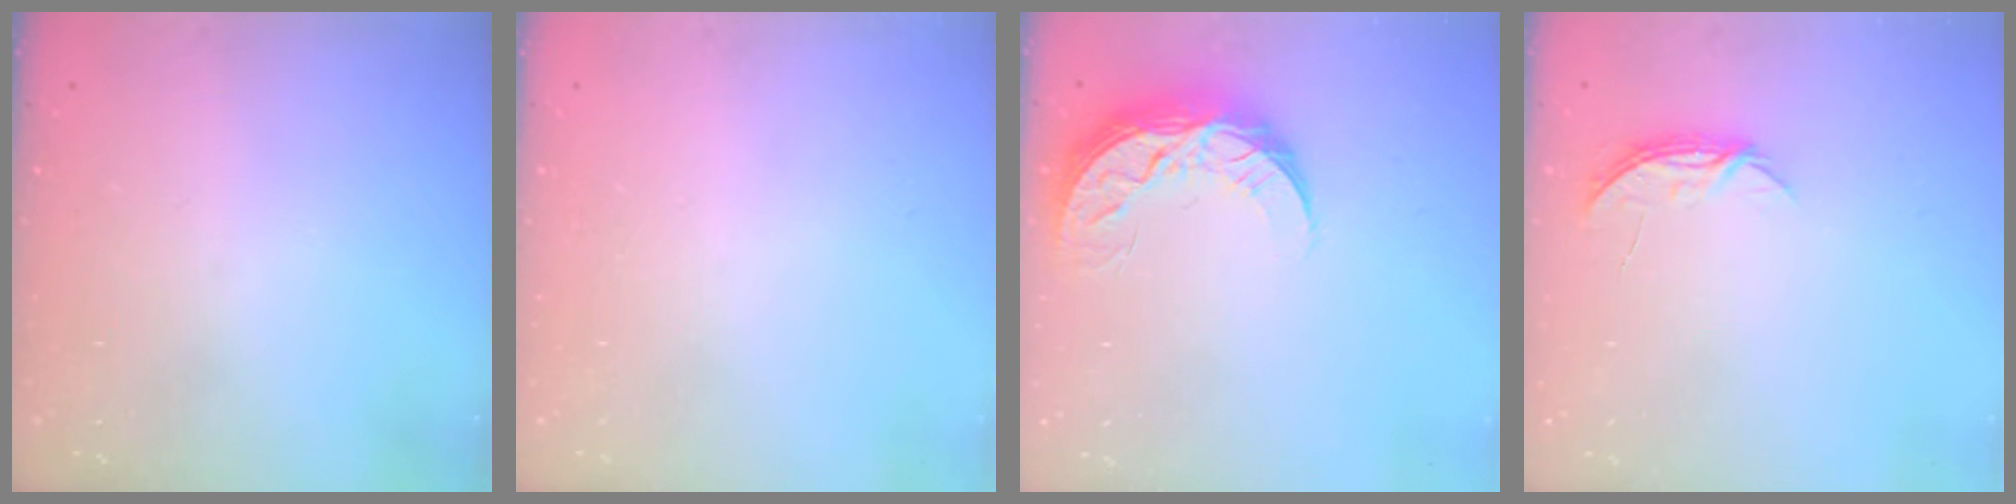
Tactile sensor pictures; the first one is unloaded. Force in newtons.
{"total": 0.0}
{"total": 9.0, "press": 9.0, "slide": 0.3}
{"total": 4.0, "press": 4.0, "slide": 0.5}